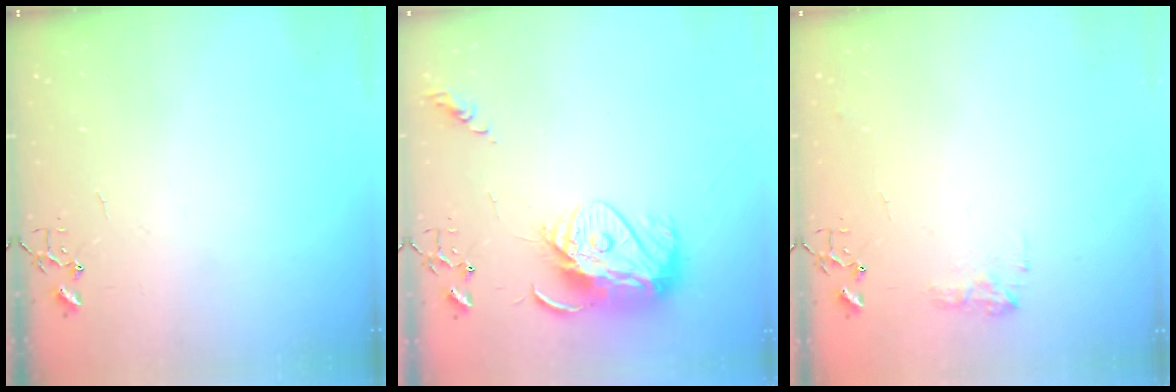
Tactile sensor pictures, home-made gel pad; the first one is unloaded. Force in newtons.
{"total": 14.0, "press": 13.9, "slide": 1.4}
{"total": 7.8, "press": 7.8, "slide": 0.1}